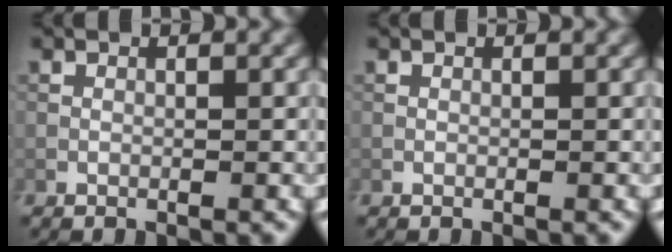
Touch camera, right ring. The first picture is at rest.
{"total": 0.0}